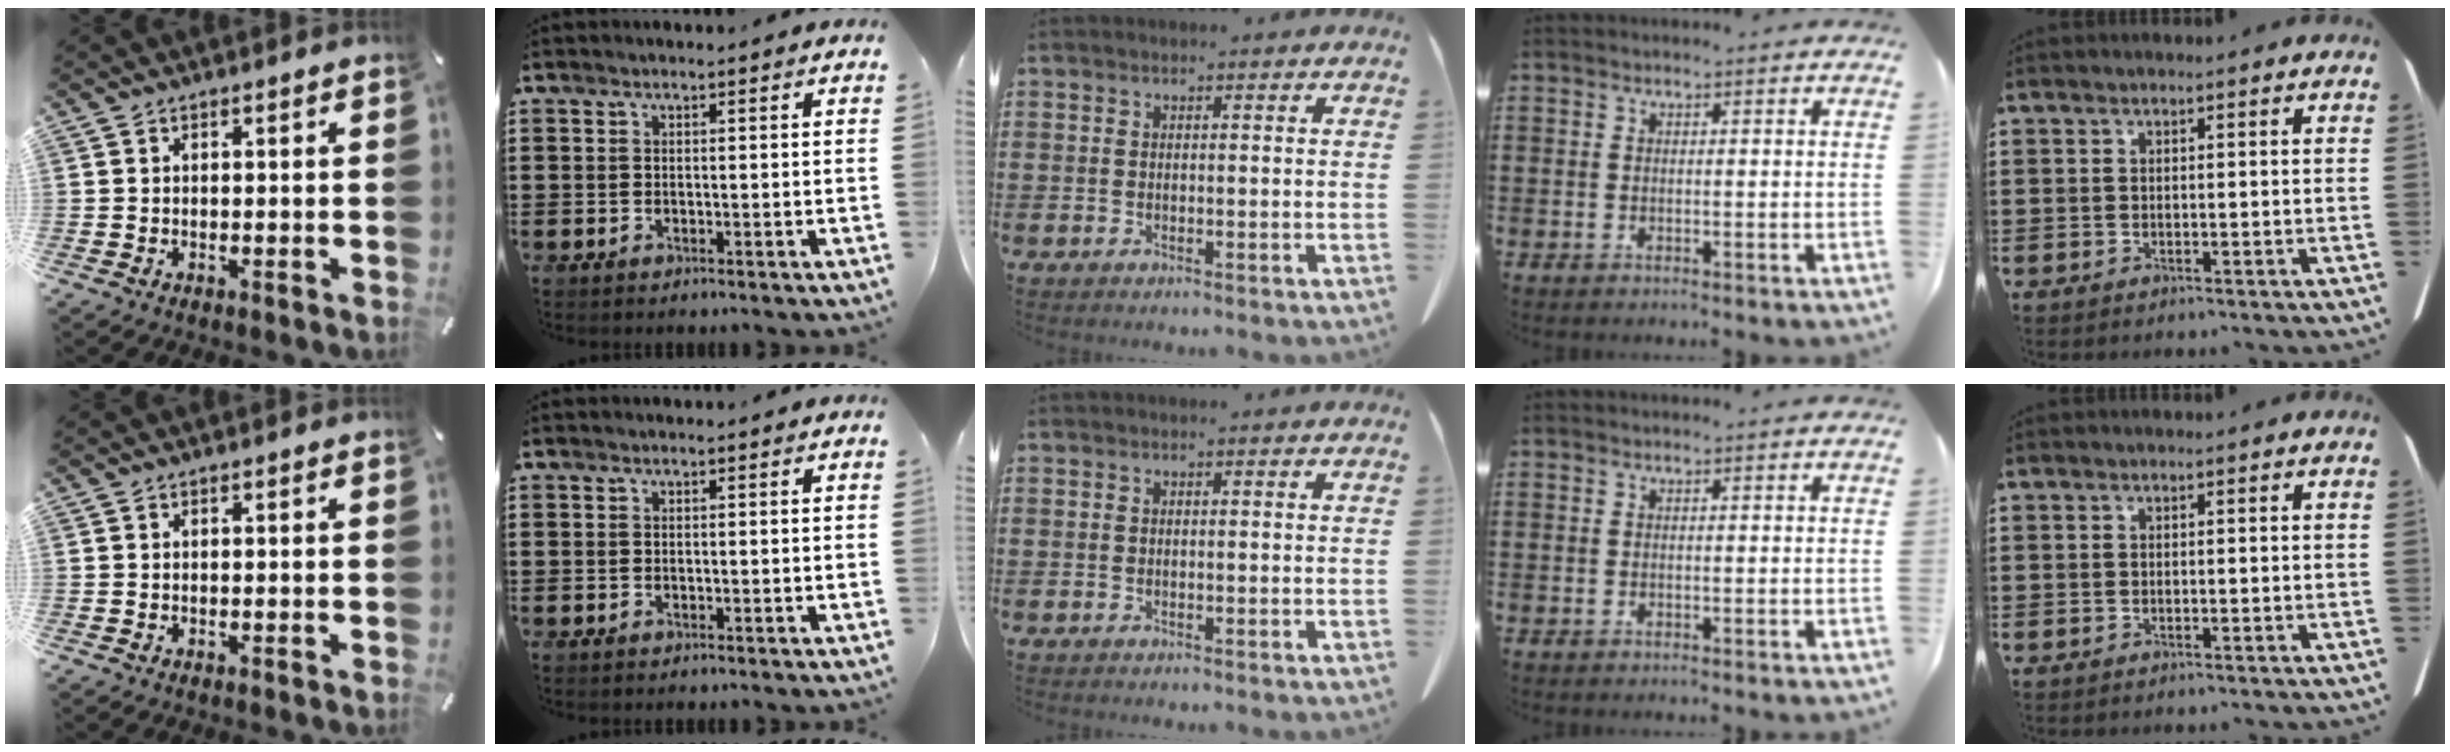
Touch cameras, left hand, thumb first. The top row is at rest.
{}